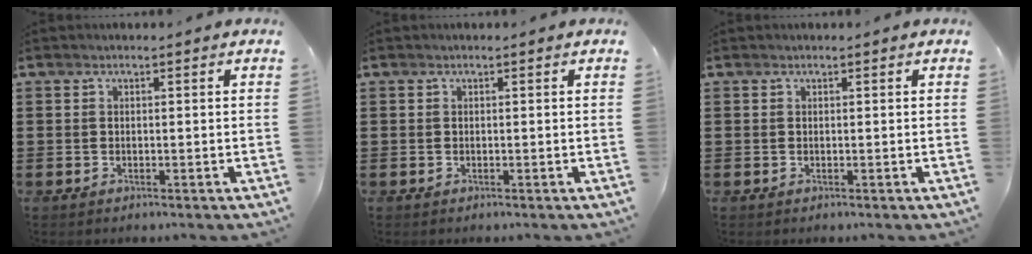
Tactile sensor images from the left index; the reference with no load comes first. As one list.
[{"total": 0.0}, {"total": 0.0}]